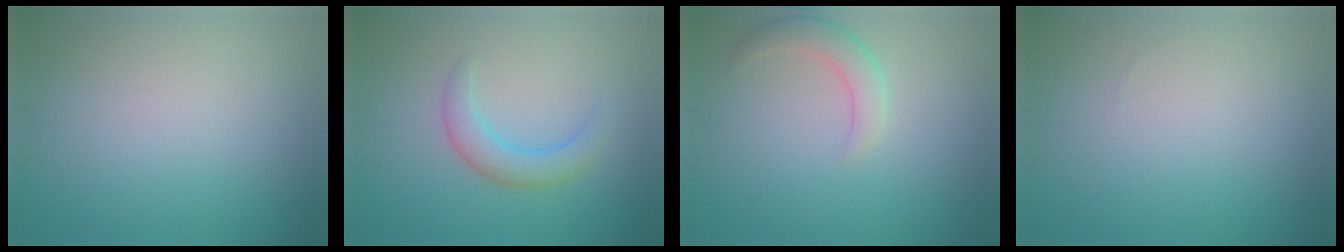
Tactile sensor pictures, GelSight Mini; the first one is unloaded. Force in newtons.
{"total": 2.8, "press": 2.8, "slide": 0.3}
{"total": 2.5, "press": 2.5, "slide": 0.2}
{"total": 0.0}